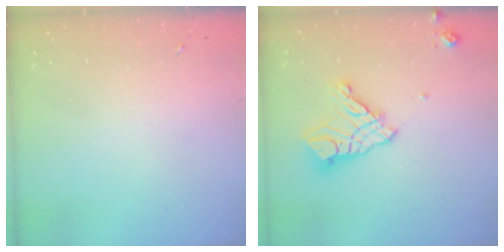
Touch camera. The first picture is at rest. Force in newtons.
{"total": 14.4, "press": 14.3, "slide": 1.5}